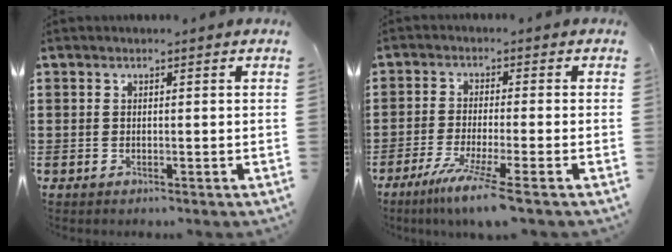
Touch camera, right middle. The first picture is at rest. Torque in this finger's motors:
{"motor_torque": [1.68, -0.46, 0.55, 0.21]}